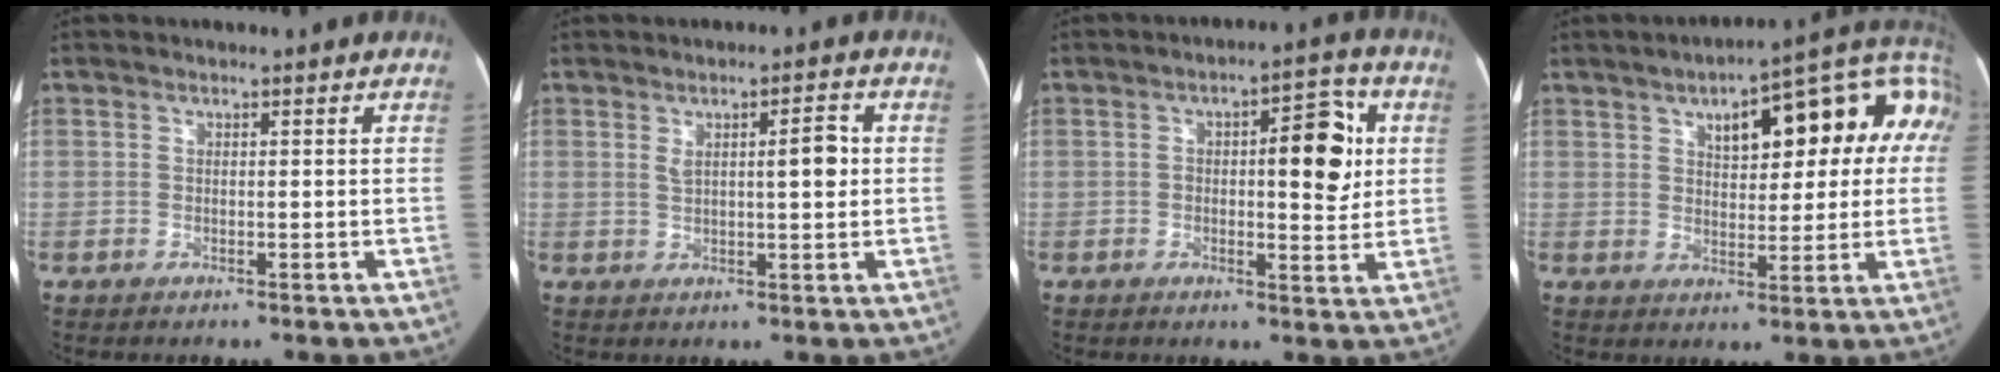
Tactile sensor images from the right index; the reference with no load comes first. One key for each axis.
{"total": 5.1, "fx": 1.1, "fy": 1.2, "fz": 4.8, "tx": -0.076, "ty": 0.010, "tz": 0.020}
{"total": 9.3, "fx": 1.5, "fy": 3.0, "fz": 8.6, "tx": -0.111, "ty": 0.020, "tz": 0.017}
{"total": 18.4, "fx": 6.2, "fy": 6.3, "fz": 16.2, "tx": -0.222, "ty": 0.047, "tz": 0.078}